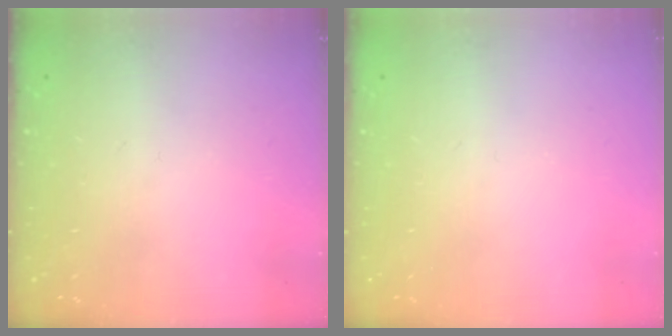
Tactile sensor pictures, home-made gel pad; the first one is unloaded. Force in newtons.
{"total": 0.0}